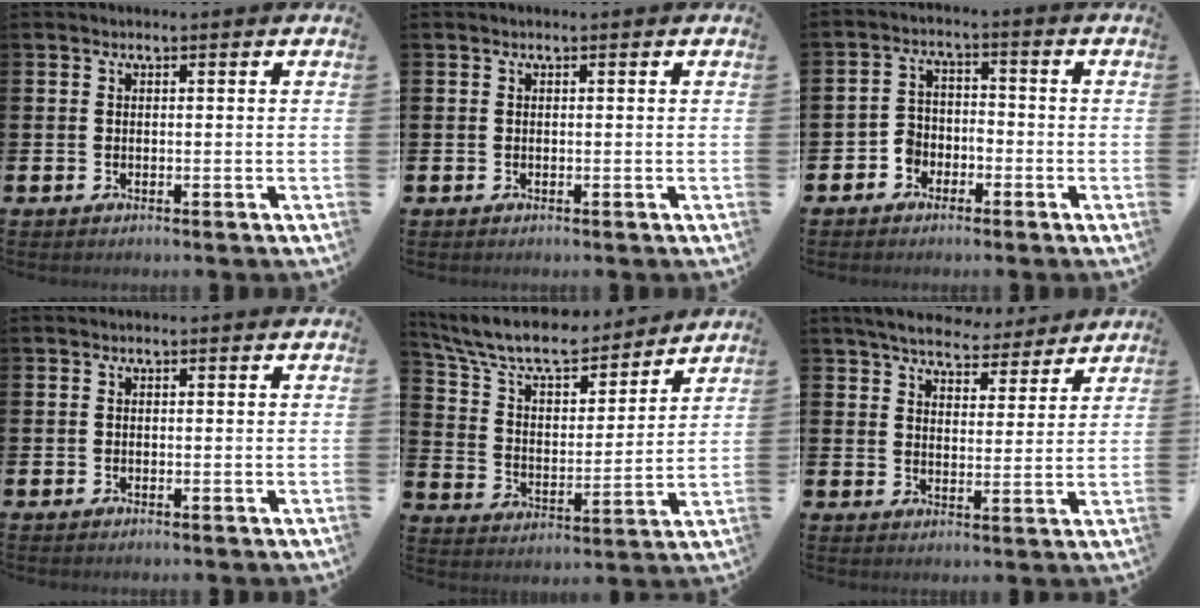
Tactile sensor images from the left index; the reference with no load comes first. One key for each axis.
{"total": 0.0}
{"total": 3.3, "fx": -2.5, "fy": 2.2, "fz": 0.5, "tx": -0.018, "ty": 0.003, "tz": -0.055}
{"total": 0.0}
{"total": 9.7, "fx": 8.7, "fy": 2.5, "fz": 3.4, "tx": -0.096, "ty": -0.060, "tz": 0.149}
{"total": 6.3, "fx": 5.9, "fy": 1.6, "fz": 1.2, "tx": -0.030, "ty": -0.037, "tz": 0.102}